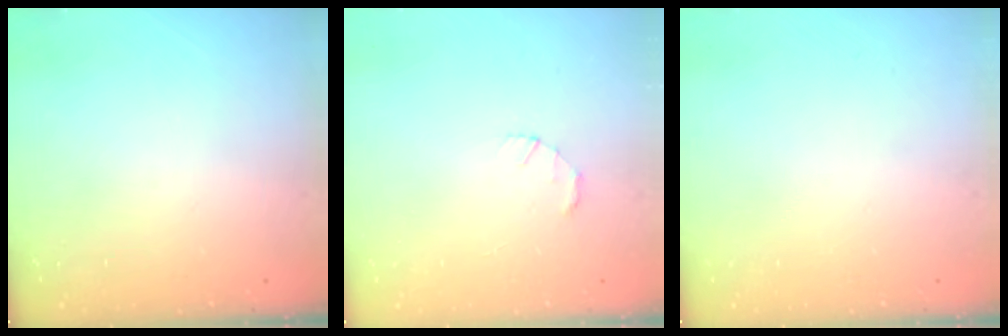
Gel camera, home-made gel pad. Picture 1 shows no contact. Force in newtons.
{"total": 1.4, "press": 1.3, "slide": 0.3}
{"total": 0.0}